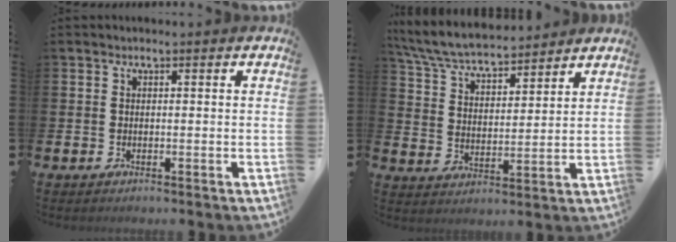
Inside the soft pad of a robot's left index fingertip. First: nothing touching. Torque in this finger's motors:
{"motor_torque": [0.52, -0.83, 0.73, 0.19]}